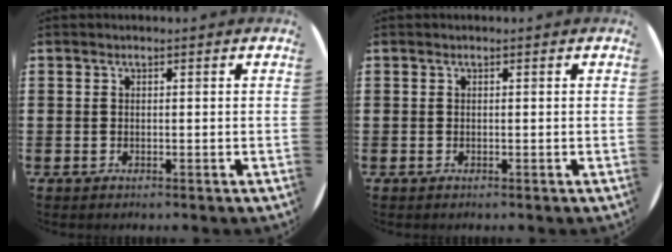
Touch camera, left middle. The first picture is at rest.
{"total": 0.0}